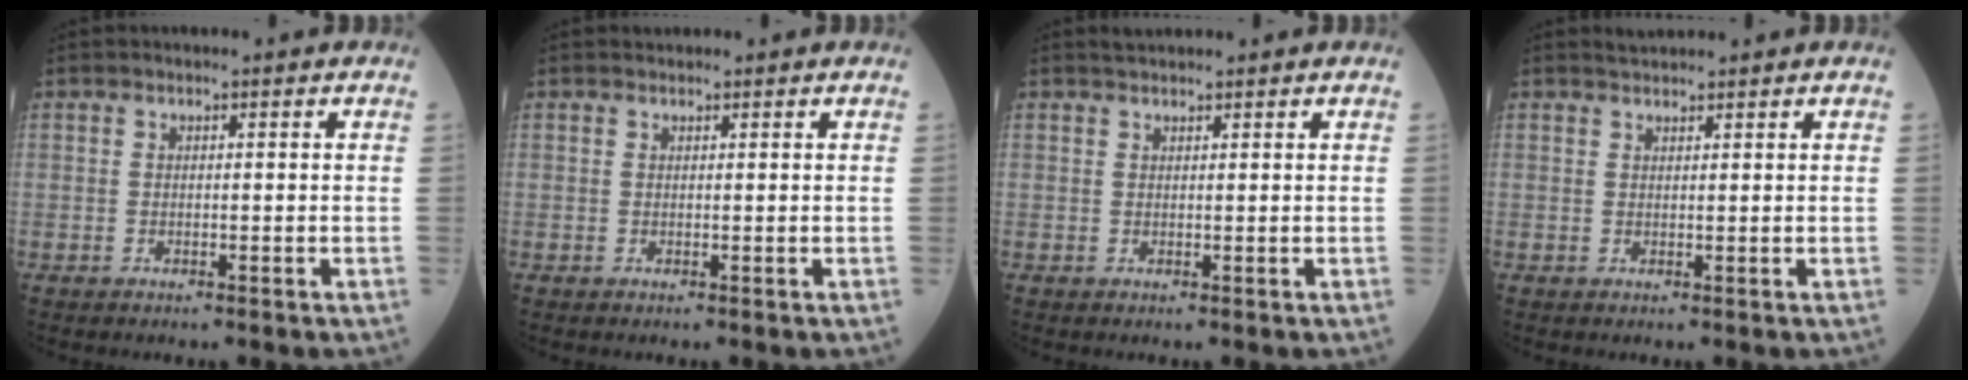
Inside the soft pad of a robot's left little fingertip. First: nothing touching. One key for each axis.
{"total": 0.5, "fx": 0.5, "fy": 0.2, "fz": 0.0, "tx": -0.008, "ty": 0.006, "tz": 0.009}
{"total": 1.5, "fx": 1.4, "fy": 0.3, "fz": 0.4, "tx": -0.011, "ty": 0.016, "tz": 0.028}
{"total": 1.4, "fx": 1.4, "fy": 0.1, "fz": 0.1, "tx": -0.009, "ty": 0.011, "tz": 0.029}